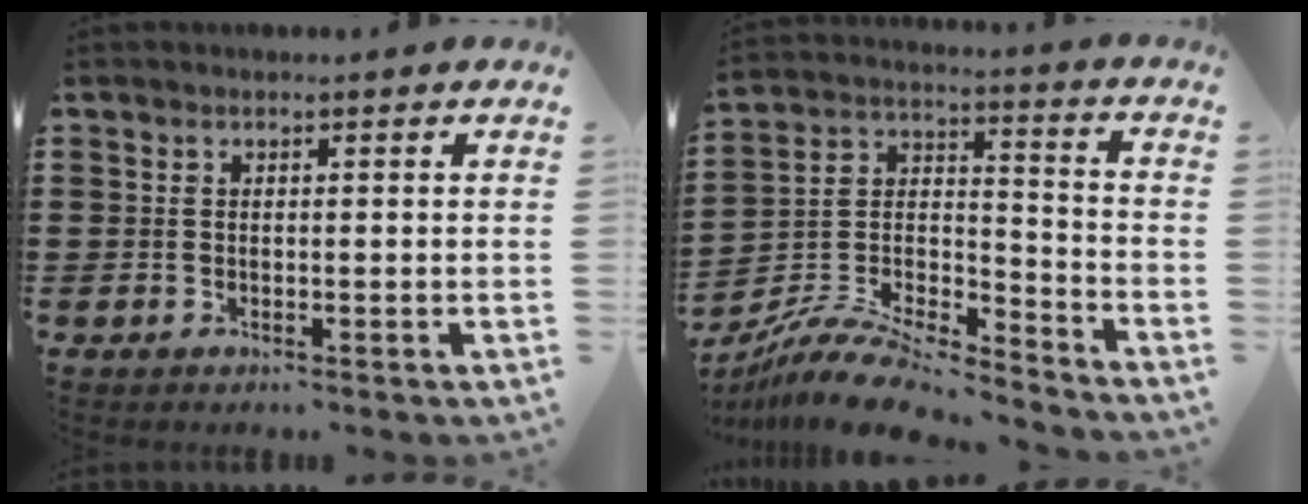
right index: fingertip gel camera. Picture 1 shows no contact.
{"total": 10.5, "force": [-9.5, 1.9, 4.0], "torque": [-0.072, 0.022, -0.188]}